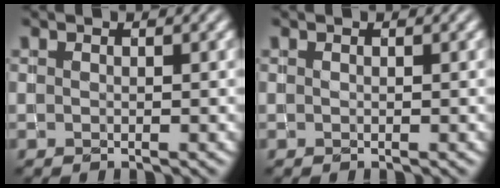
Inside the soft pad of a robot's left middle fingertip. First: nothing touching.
{"total": 0.0}